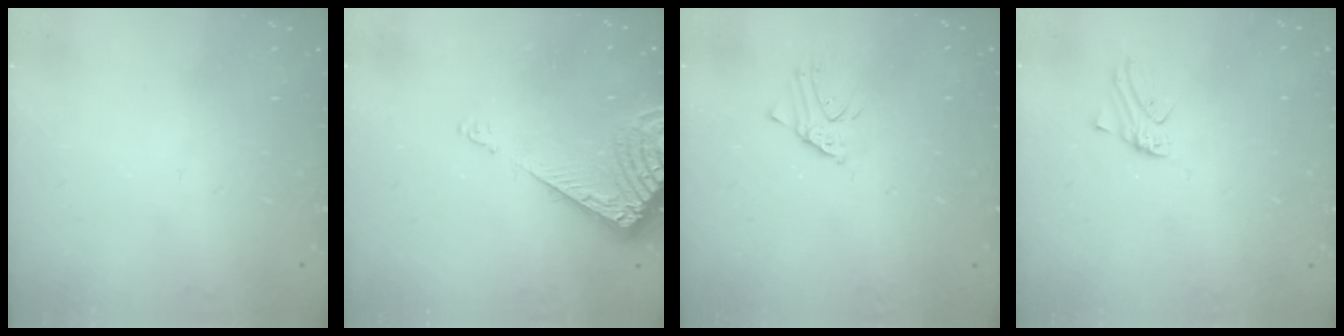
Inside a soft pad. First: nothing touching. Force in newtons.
{"total": 9.5, "press": 9.4, "slide": 1.4}
{"total": 2.3, "press": 2.3, "slide": 0.1}
{"total": 0.0}